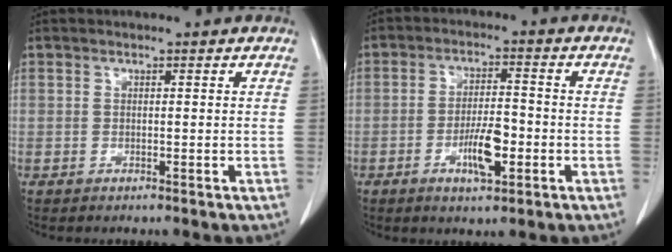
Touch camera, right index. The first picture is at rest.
{"total": 6.5, "force": [-2.4, 1.9, 5.8], "torque": [-0.106, 0.001, -0.038]}